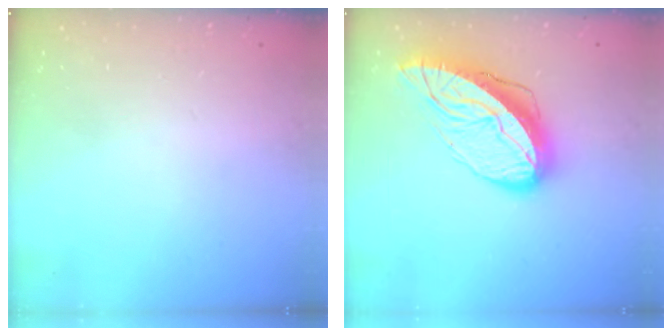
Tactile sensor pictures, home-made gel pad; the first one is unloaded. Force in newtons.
{"total": 15.2, "press": 15.1, "slide": 1.7}